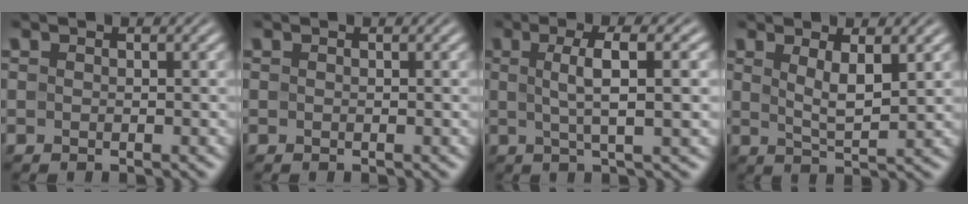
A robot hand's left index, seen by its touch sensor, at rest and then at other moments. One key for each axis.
{"total": 0.0}
{"total": 5.2, "fx": 0.7, "fy": 1.2, "fz": 5.0, "tx": -0.079, "ty": 0.007, "tz": 0.012}
{"total": 3.4, "fx": 1.5, "fy": 0.9, "fz": 3.0, "tx": -0.054, "ty": -0.007, "tz": 0.029}